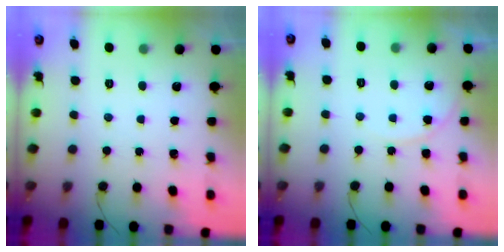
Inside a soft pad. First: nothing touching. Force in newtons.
{"total": 6.3, "press": 6.2, "slide": 0.7}